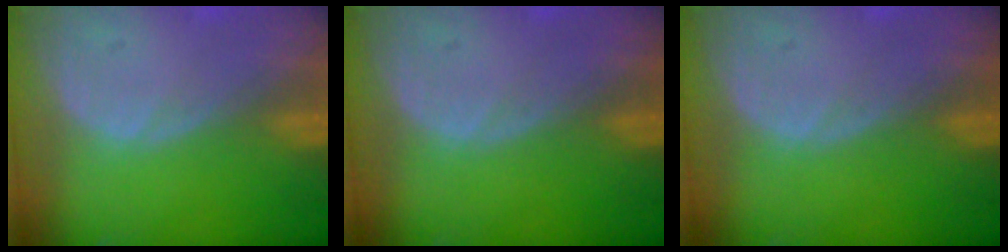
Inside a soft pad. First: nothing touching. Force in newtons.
{"total": 0.0}
{"total": 0.0}